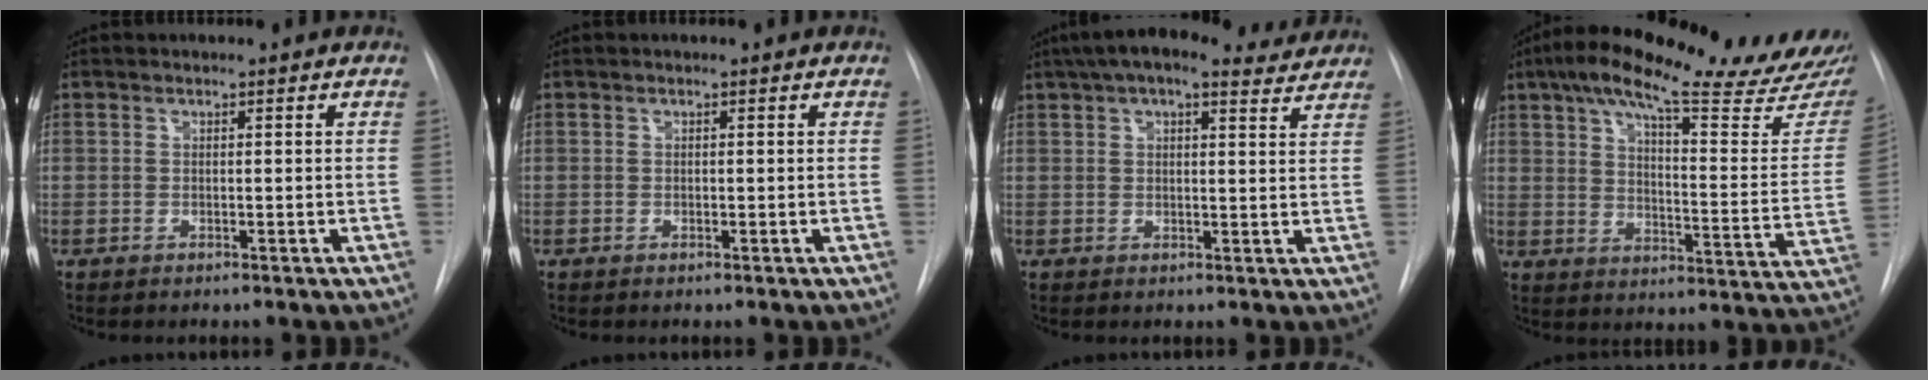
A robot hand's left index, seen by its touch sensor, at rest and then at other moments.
{"total": 0.0}
{"total": 13.2, "force": [10.9, 3.6, 6.6], "torque": [-0.110, 0.044, 0.145]}
{"total": 28.2, "force": [23.4, 3.4, 15.4], "torque": [-0.230, -0.037, 0.301]}